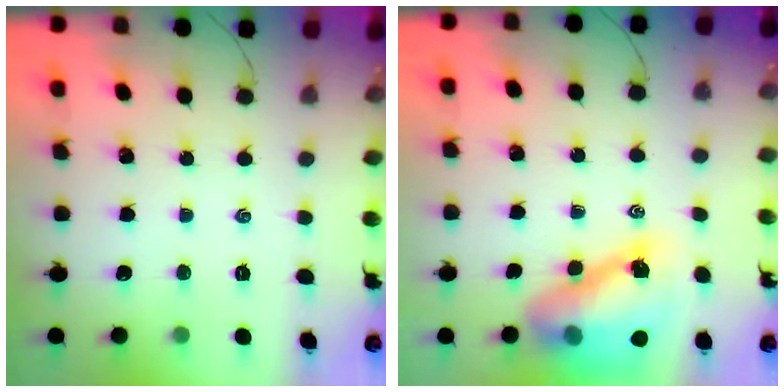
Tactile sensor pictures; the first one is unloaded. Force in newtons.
{"total": 14.6, "press": 14.0, "slide": 4.0}